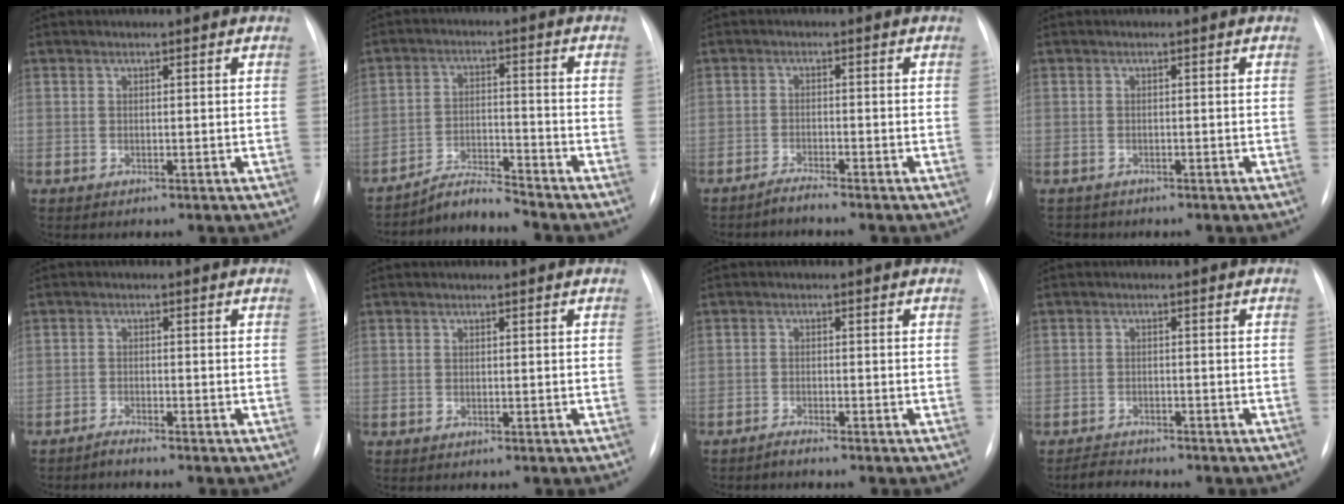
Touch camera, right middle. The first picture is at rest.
{"total": 5.2, "force": [-5.1, -0.9, 0.0], "torque": [-0.008, -0.010, -0.090]}
{"total": 1.8, "force": [-1.7, -0.5, 0.3], "torque": [-0.008, -0.007, -0.035]}
{"total": 1.8, "force": [-1.5, 0.9, -0.2], "torque": [-0.002, 0.000, -0.024]}
{"total": 1.4, "force": [-1.4, -0.4, 0.1], "torque": [-0.003, -0.005, -0.027]}
{"total": 0.0}
{"total": 1.2, "force": [-1.2, -0.3, 0.1], "torque": [-0.004, -0.004, -0.023]}
{"total": 2.7, "force": [-2.6, 0.4, 0.0], "torque": [-0.004, -0.012, -0.045]}